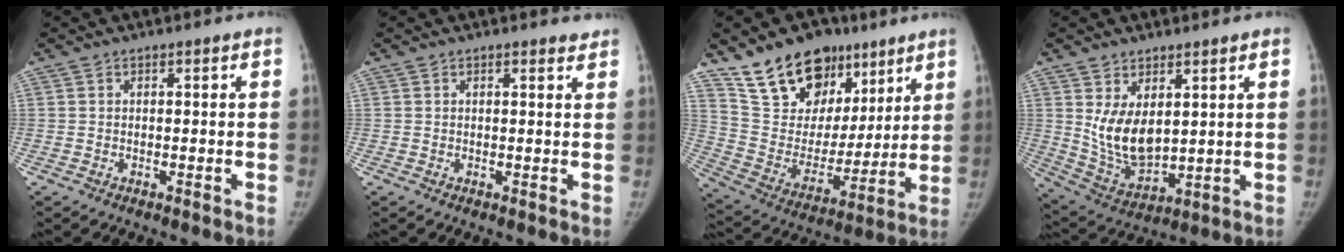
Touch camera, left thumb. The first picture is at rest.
{"total": 1.3, "force": [1.3, 0.3, 0.4], "torque": [-0.001, -0.009, 0.013]}
{"total": 20.3, "force": [13.5, 12.7, 8.1], "torque": [-0.082, -0.066, 0.240]}
{"total": 10.4, "force": [2.8, 5.9, 8.1], "torque": [-0.129, -0.030, 0.074]}